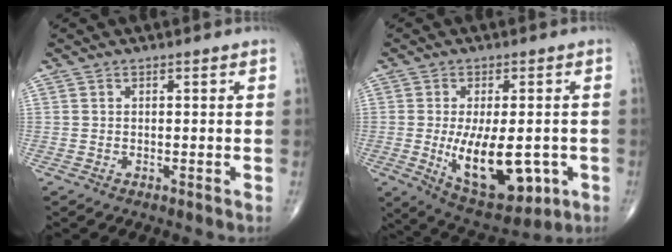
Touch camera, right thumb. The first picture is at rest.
{"total": 15.4, "force": [-3.1, 7.3, 13.3], "torque": [-0.193, -0.017, -0.026]}